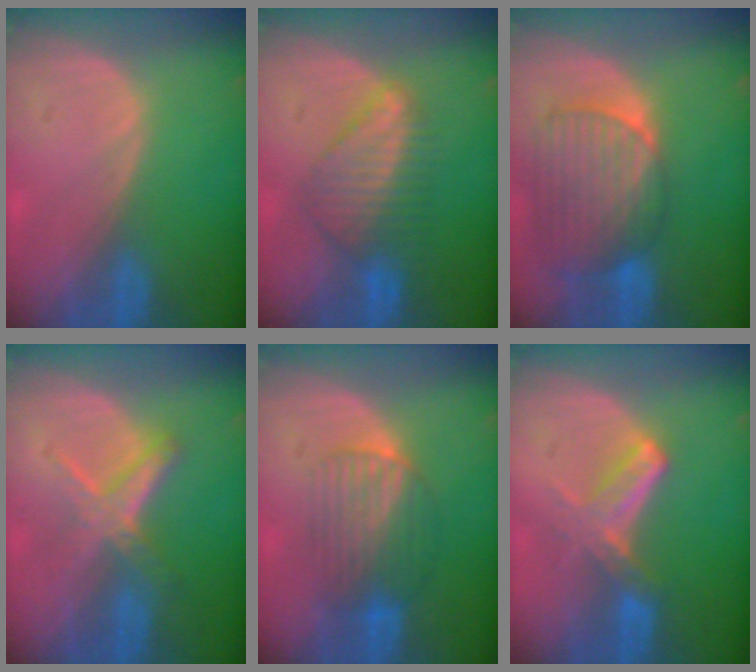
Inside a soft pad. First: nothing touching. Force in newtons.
{"total": 6.7, "press": 6.6, "slide": 1.3}
{"total": 10.3, "press": 8.7, "slide": 5.5}
{"total": 5.7, "press": 5.5, "slide": 1.8}
{"total": 6.5, "press": 6.4, "slide": 1.0}
{"total": 5.6, "press": 5.3, "slide": 1.8}